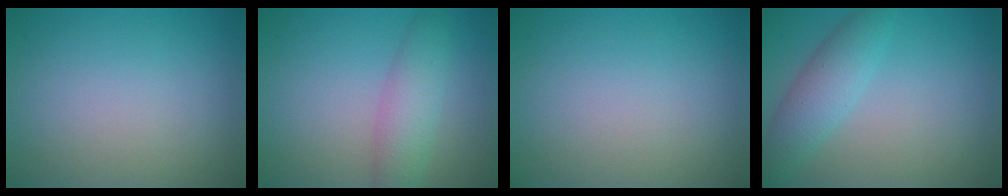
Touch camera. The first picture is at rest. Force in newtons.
{"total": 3.5, "press": 3.5, "slide": 0.1}
{"total": 0.0}
{"total": 3.6, "press": 3.6, "slide": 0.0}